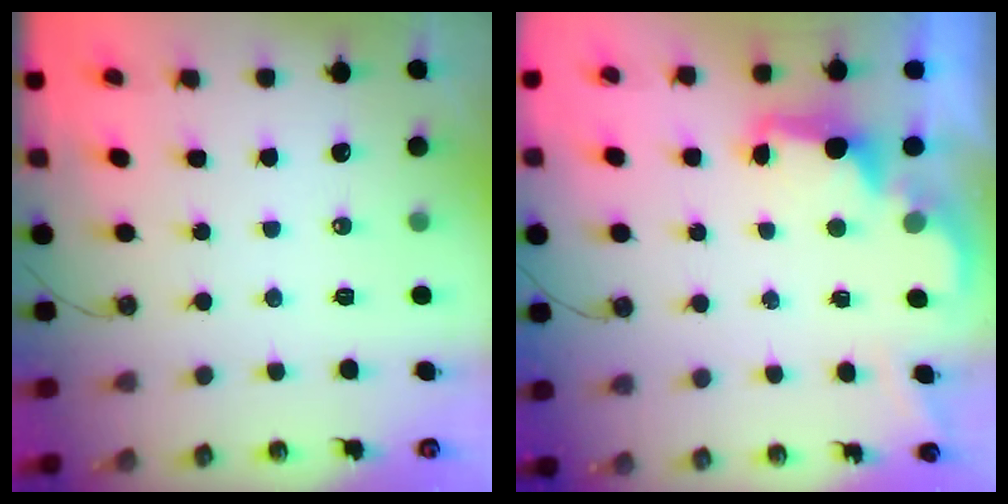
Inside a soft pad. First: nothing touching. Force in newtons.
{"total": 2.6, "press": 2.5, "slide": 0.6}